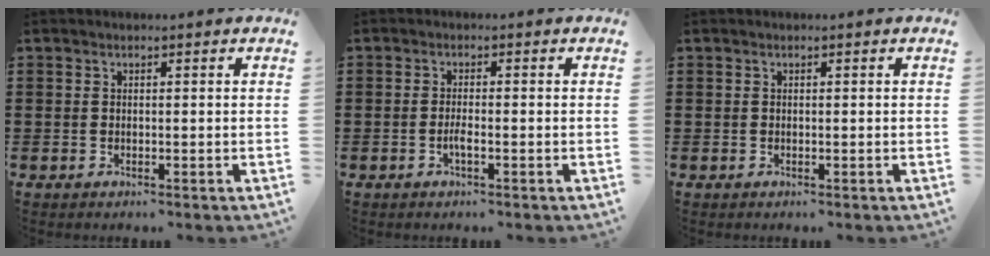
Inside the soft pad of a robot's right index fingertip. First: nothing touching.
{"total": 1.8, "force": [-0.9, 0.3, 1.6], "torque": [-0.036, -0.003, -0.017]}
{"total": 0.0}